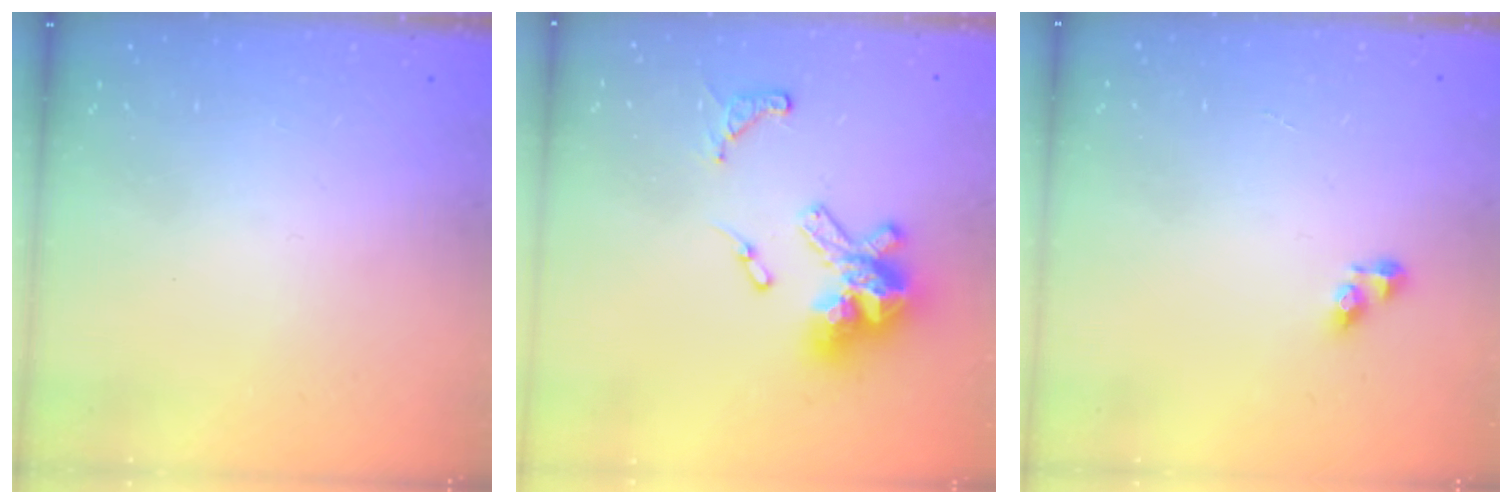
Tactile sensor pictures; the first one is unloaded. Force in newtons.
{"total": 15.9, "press": 15.9, "slide": 1.7}
{"total": 3.4, "press": 3.4, "slide": 0.4}